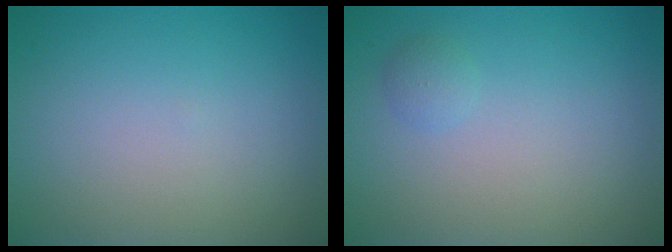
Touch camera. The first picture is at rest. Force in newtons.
{"total": 0.9, "press": 0.9, "slide": 0.0}